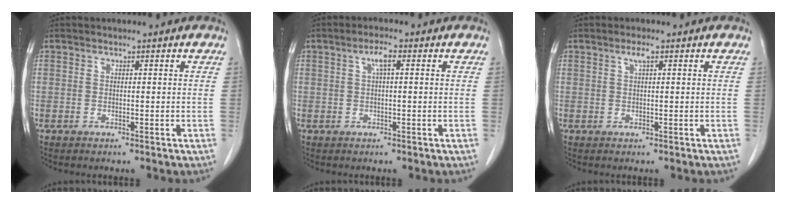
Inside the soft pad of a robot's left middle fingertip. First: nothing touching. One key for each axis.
{"total": 2.3, "fx": 0.7, "fy": 0.4, "fz": 2.2, "tx": -0.043, "ty": 0.008, "tz": 0.013}
{"total": 1.4, "fx": 0.7, "fy": 0.1, "fz": 1.2, "tx": -0.024, "ty": 0.003, "tz": 0.012}